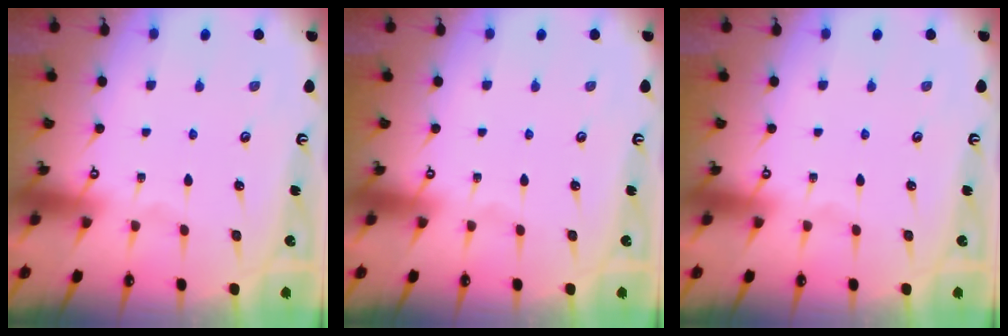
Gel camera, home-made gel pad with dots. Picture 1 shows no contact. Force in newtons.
{"total": 0.0}
{"total": 0.0}